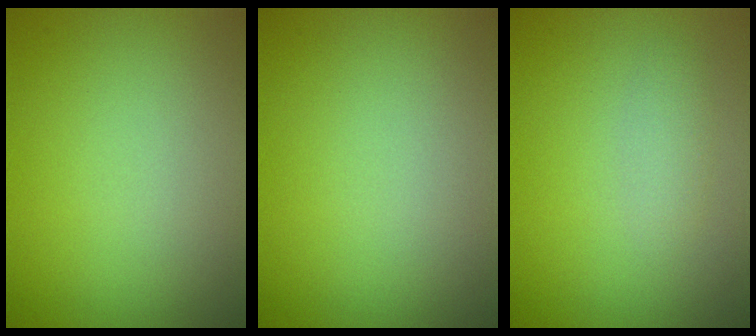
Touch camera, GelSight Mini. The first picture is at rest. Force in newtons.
{"total": 0.0}
{"total": 1.2, "press": 1.2, "slide": 0.1}